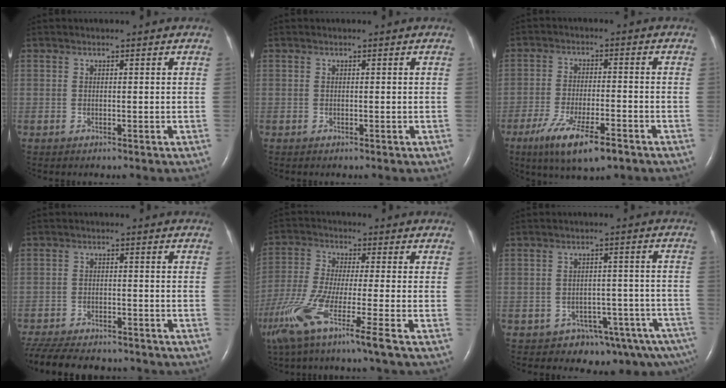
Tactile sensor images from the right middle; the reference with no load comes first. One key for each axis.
{"total": 0.0}
{"total": 10.2, "fx": -6.4, "fy": 2.0, "fz": 7.8, "tx": -0.148, "ty": -0.022, "tz": -0.104}
{"total": 15.9, "fx": -13.5, "fy": 4.9, "fz": 6.9, "tx": -0.173, "ty": -0.022, "tz": -0.190}
{"total": 11.7, "fx": -6.8, "fy": -0.9, "fz": 9.4, "tx": -0.192, "ty": -0.041, "tz": -0.133}
{"total": 8.8, "fx": -7.4, "fy": 3.0, "fz": 3.7, "tx": -0.027, "ty": 0.026, "tz": -0.097}